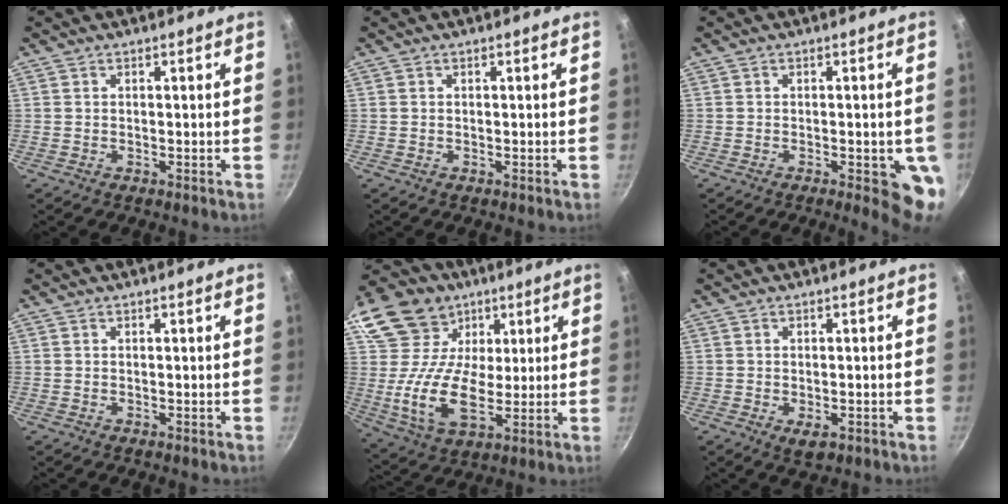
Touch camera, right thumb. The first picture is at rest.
{"total": 0.0}
{"total": 8.1, "force": [-2.0, 2.7, 7.4], "torque": [-0.064, -0.001, -0.021]}
{"total": 0.0}
{"total": 19.3, "force": [6.0, 14.4, 11.4], "torque": [-0.192, -0.017, 0.104]}
{"total": 3.1, "force": [-1.0, 1.8, 2.3], "torque": [-0.032, -0.004, -0.012]}